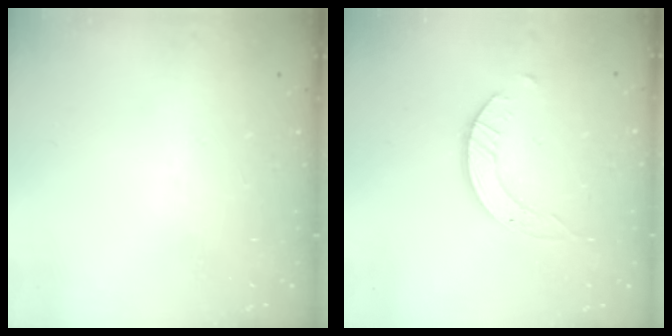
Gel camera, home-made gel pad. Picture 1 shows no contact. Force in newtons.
{"total": 2.9, "press": 2.9, "slide": 0.3}